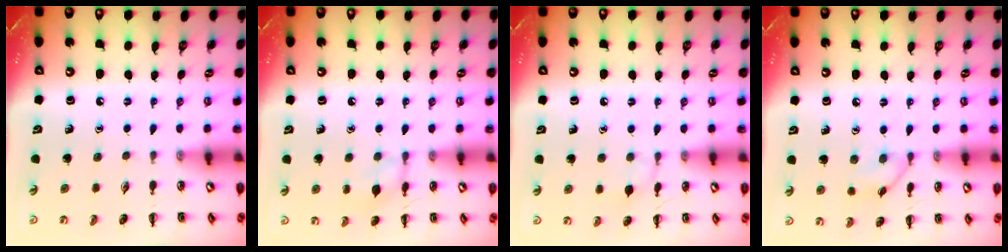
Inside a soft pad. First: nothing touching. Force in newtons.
{"total": 7.9, "press": 7.7, "slide": 1.3}
{"total": 5.8, "press": 5.5, "slide": 1.8}
{"total": 6.8, "press": 6.7, "slide": 1.2}